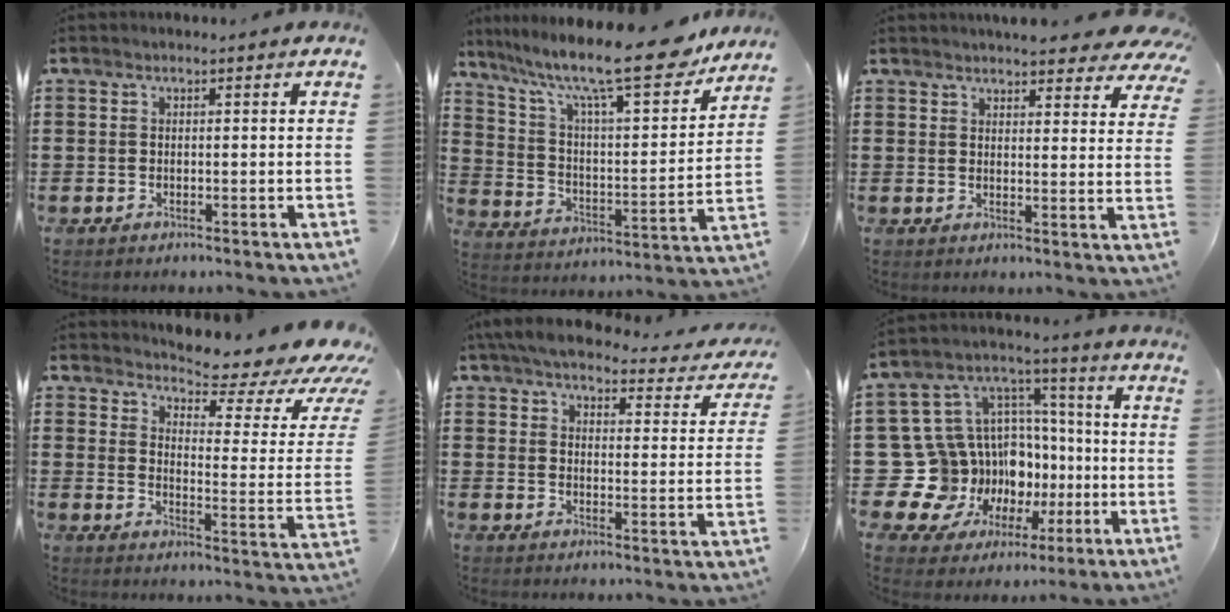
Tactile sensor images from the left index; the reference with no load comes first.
{"total": 15.4, "force": [12.2, 2.5, 9.1], "torque": [-0.183, -0.078, 0.200]}
{"total": 4.8, "force": [4.5, 0.4, 1.4], "torque": [-0.028, -0.020, 0.080]}
{"total": 6.4, "force": [5.4, 0.6, 3.3], "torque": [-0.058, -0.052, 0.083]}
{"total": 5.6, "force": [5.1, 0.8, 2.2], "torque": [-0.065, -0.027, 0.089]}
{"total": 16.0, "force": [-3.6, 14.7, 5.1], "torque": [-0.159, -0.028, -0.020]}